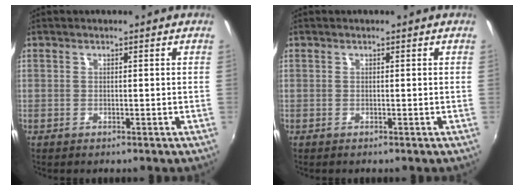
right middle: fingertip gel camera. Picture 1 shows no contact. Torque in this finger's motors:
{"motor_torque": [0.12, 0.06, -0.02, 0.00]}